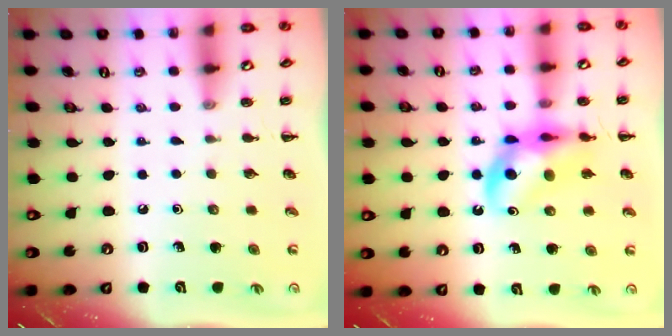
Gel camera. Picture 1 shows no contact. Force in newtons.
{"total": 12.0, "press": 11.6, "slide": 3.3}